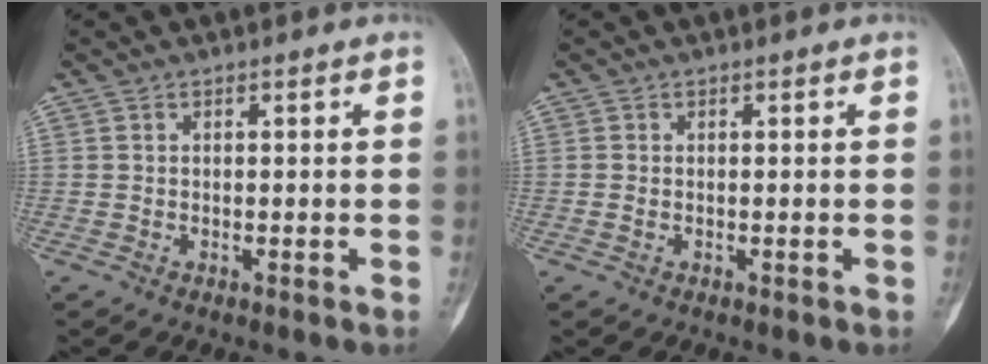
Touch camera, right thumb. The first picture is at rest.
{"total": 0.7, "force": [-0.1, 0.5, 0.5], "torque": [-0.011, 0.002, -0.001]}